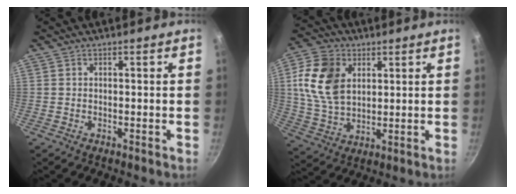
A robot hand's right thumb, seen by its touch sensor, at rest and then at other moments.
{"total": 14.4, "force": [3.8, 10.0, 9.6], "torque": [-0.171, -0.009, 0.074]}